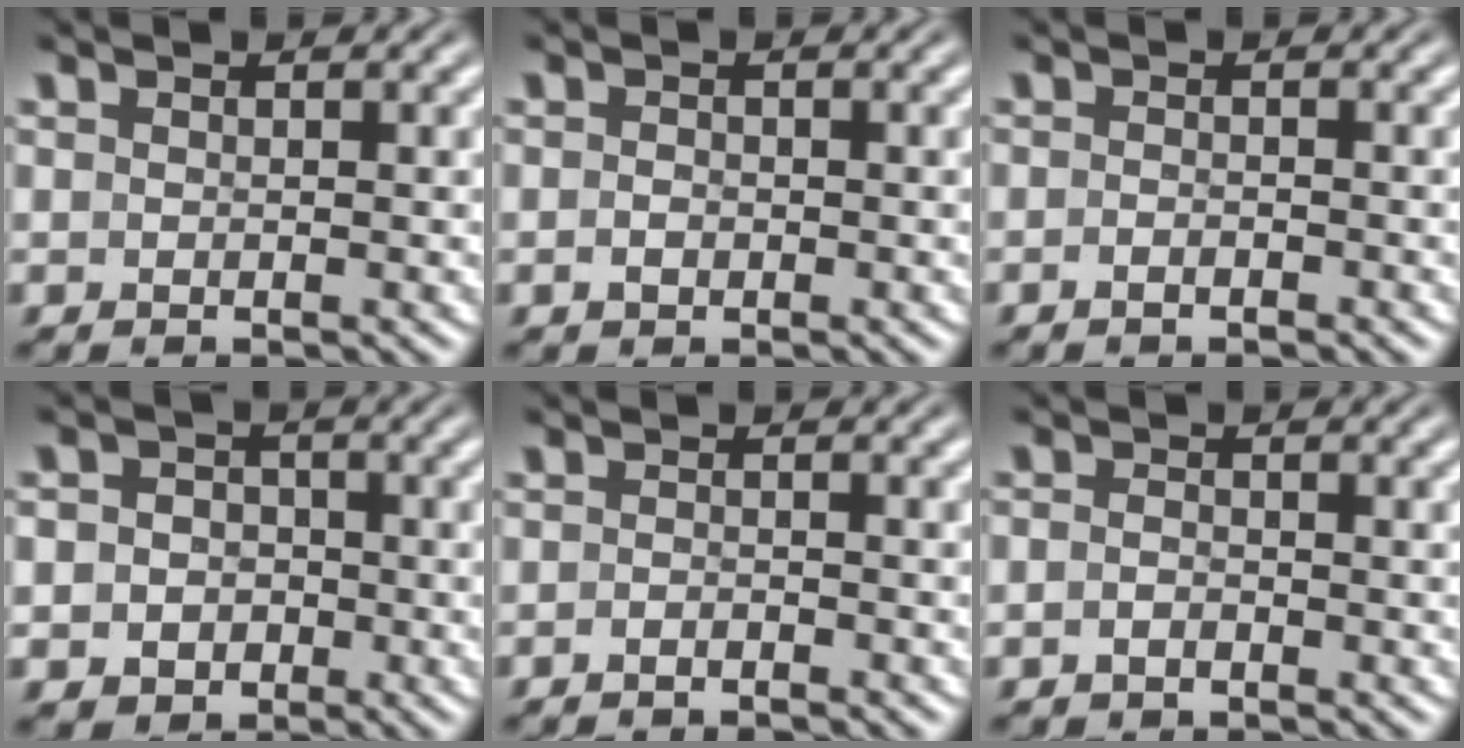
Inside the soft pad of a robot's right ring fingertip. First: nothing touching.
{"total": 0.7, "force": [-0.5, 0.4, 0.3], "torque": [-0.008, -0.006, -0.004]}
{"total": 1.2, "force": [-1.2, 0.0, 0.2], "torque": [-0.007, -0.002, -0.020]}
{"total": 6.4, "force": [-1.5, 5.9, 1.9], "torque": [-0.043, -0.021, -0.026]}
{"total": 1.5, "force": [-1.5, 0.1, 0.1], "torque": [-0.006, -0.003, -0.026]}
{"total": 1.4, "force": [-1.1, 0.8, 0.4], "torque": [-0.014, -0.006, -0.019]}